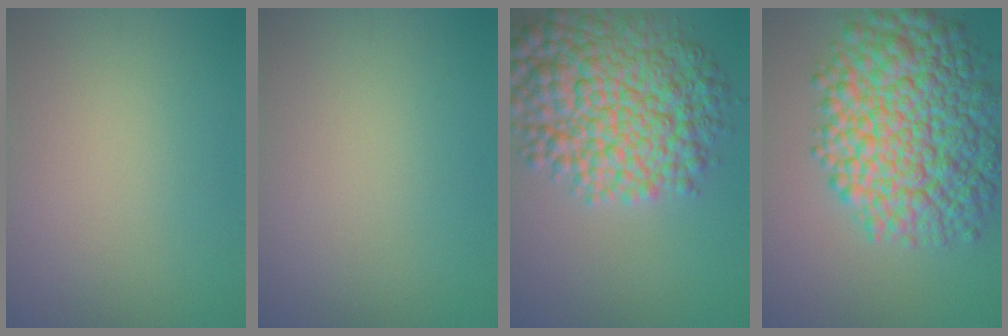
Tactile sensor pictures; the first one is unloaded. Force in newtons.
{"total": 0.0}
{"total": 11.4, "press": 11.4, "slide": 0.1}
{"total": 12.7, "press": 12.7, "slide": 0.3}